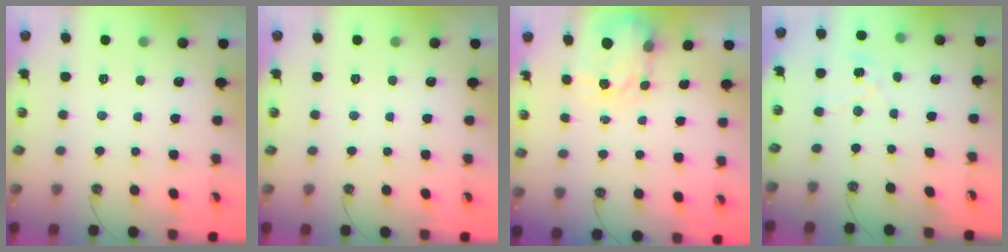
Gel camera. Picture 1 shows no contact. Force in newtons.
{"total": 0.0}
{"total": 3.9, "press": 3.9, "slide": 0.5}
{"total": 2.5, "press": 2.5, "slide": 0.2}